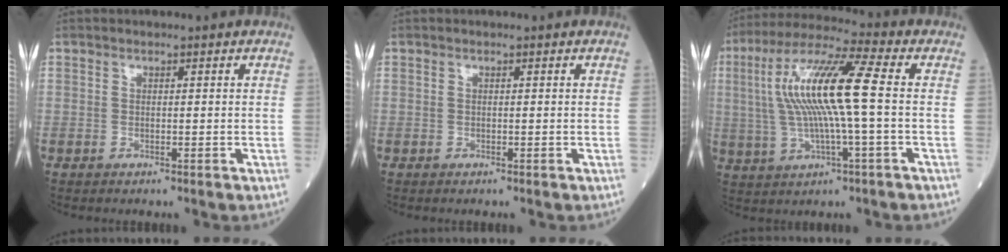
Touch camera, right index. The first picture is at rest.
{"total": 0.0}
{"total": 14.0, "force": [1.0, 0.9, 14.0], "torque": [-0.282, 0.018, 0.014]}